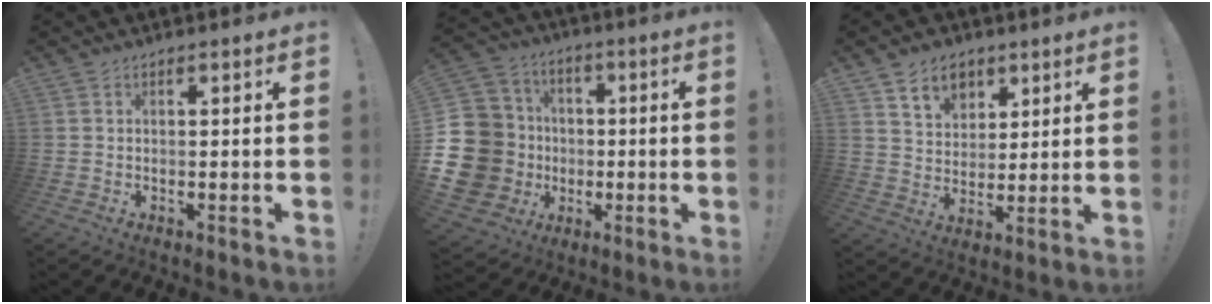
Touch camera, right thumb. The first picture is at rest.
{"total": 20.0, "force": [-3.1, 17.6, 9.0], "torque": [-0.189, 0.026, -0.010]}
{"total": 9.7, "force": [5.8, 6.9, 3.6], "torque": [-0.042, -0.030, 0.110]}